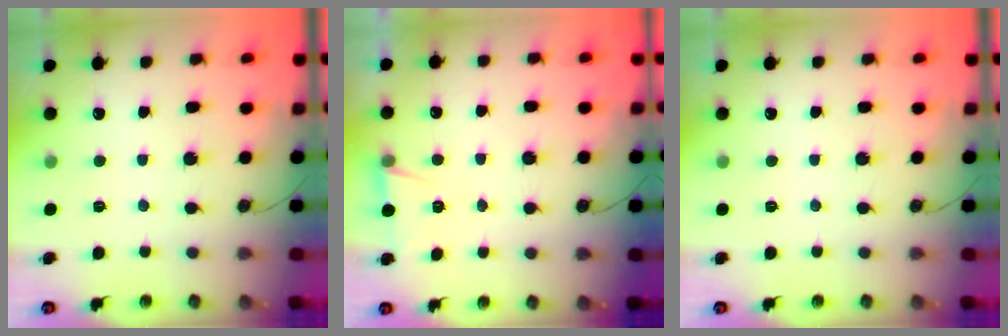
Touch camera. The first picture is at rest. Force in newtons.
{"total": 6.1, "press": 3.9, "slide": 4.7}
{"total": 0.0}